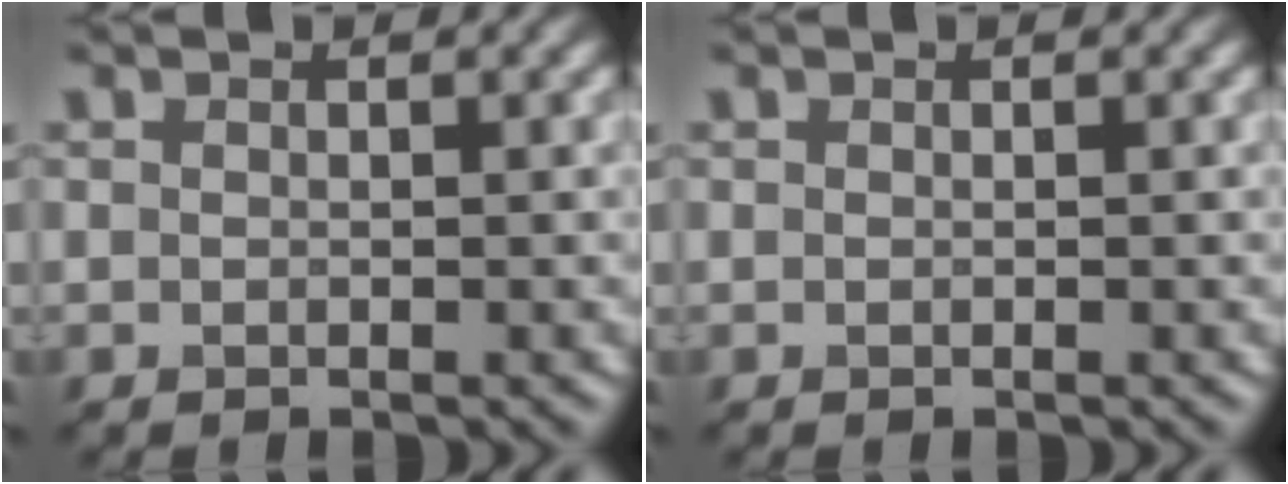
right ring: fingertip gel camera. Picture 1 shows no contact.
{"total": 0.0}